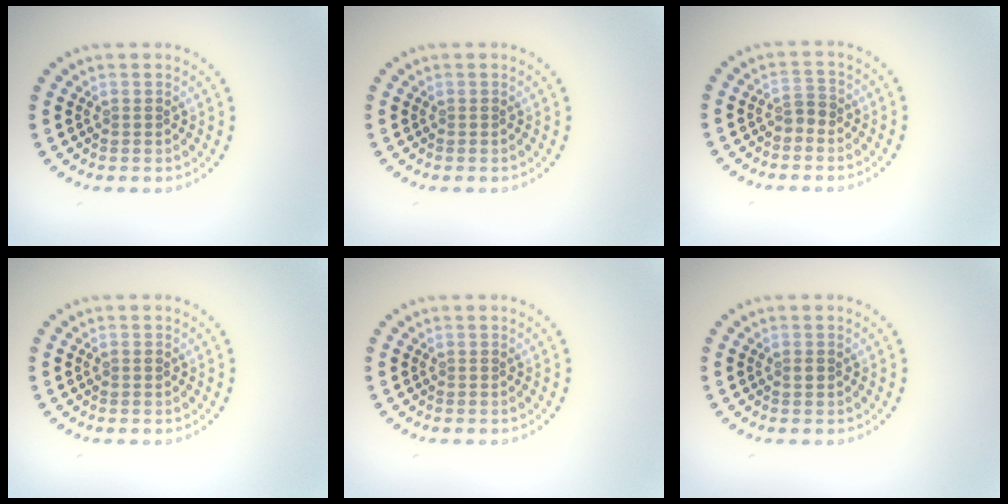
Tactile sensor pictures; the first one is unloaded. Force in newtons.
{"total": 0.0}
{"total": 1.1, "press": 1.0, "slide": 0.5}
{"total": 0.6, "press": 0.6, "slide": 0.1}
{"total": 0.0}
{"total": 0.5, "press": 0.5, "slide": 0.1}